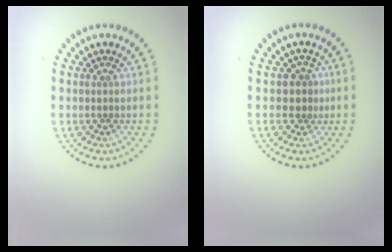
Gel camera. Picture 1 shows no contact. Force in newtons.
{"total": 1.5, "press": 1.0, "slide": 1.0}